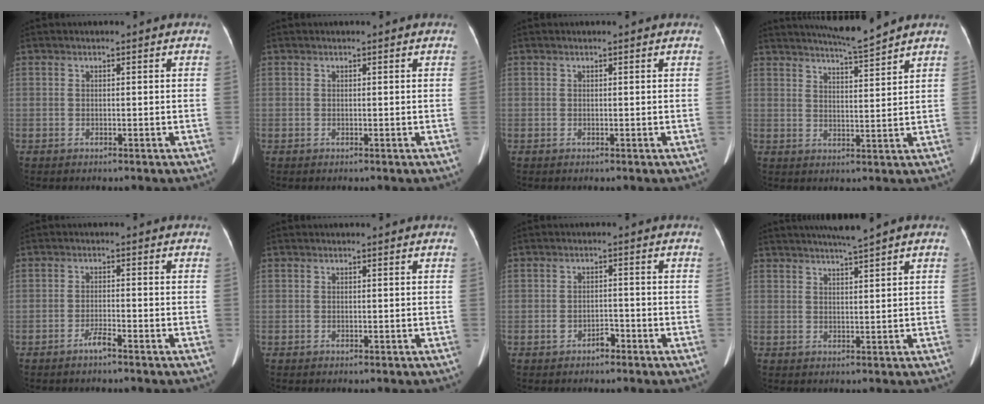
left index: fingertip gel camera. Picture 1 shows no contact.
{"total": 0.0}
{"total": 0.7, "force": [0.7, 0.1, 0.2], "torque": [-0.007, 0.006, 0.006]}
{"total": 7.0, "force": [6.5, -1.3, 2.2], "torque": [-0.045, -0.008, 0.107]}
{"total": 2.0, "force": [-1.6, 0.0, 1.2], "torque": [-0.026, -0.002, -0.029]}
{"total": 0.0}
{"total": 2.1, "force": [-1.4, 1.2, 1.0], "torque": [-0.015, 0.004, -0.020]}
{"total": 4.5, "force": [3.7, -0.9, 2.5], "torque": [-0.038, 0.008, 0.063]}